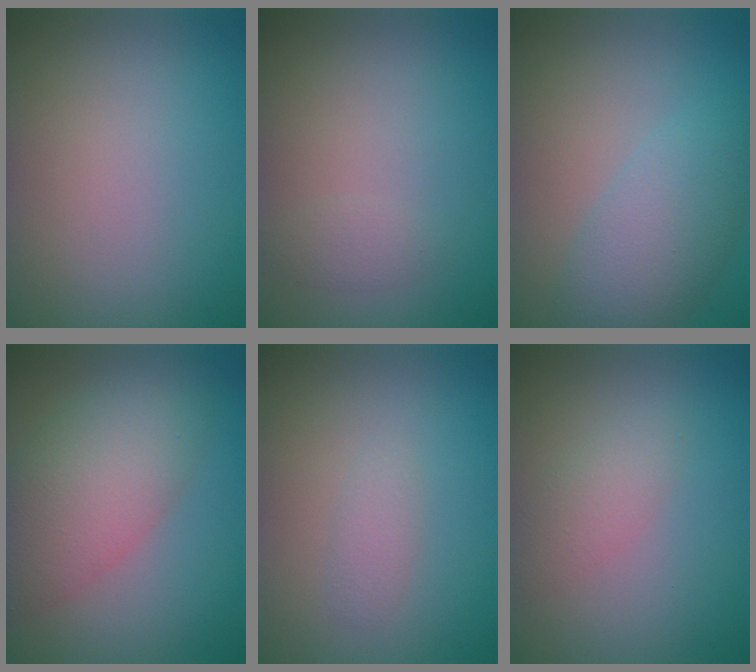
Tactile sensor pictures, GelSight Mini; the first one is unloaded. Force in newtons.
{"total": 0.9, "press": 0.9, "slide": 0.0}
{"total": 4.8, "press": 4.8, "slide": 0.3}
{"total": 6.9, "press": 6.9, "slide": 0.5}
{"total": 1.0, "press": 1.0, "slide": 0.0}
{"total": 2.1, "press": 2.1, "slide": 0.0}